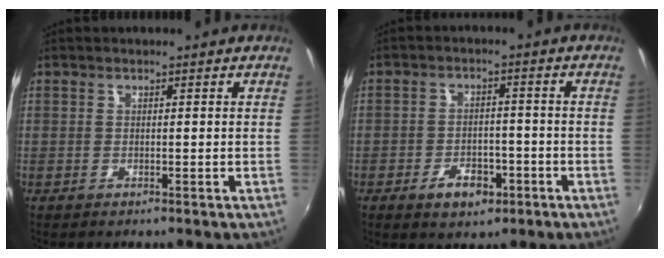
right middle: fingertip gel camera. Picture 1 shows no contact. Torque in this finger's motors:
{"motor_torque": [-0.58, -1.22, 0.01, 0.00]}